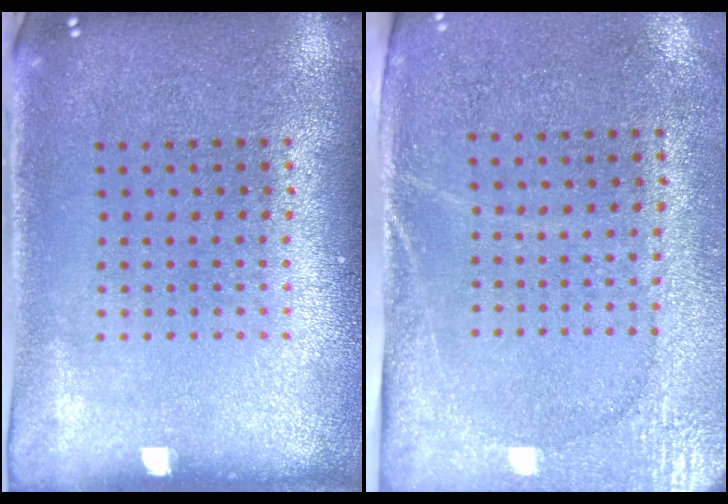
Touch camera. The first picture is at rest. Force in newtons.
{"total": 2.7, "press": 2.3, "slide": 1.4}